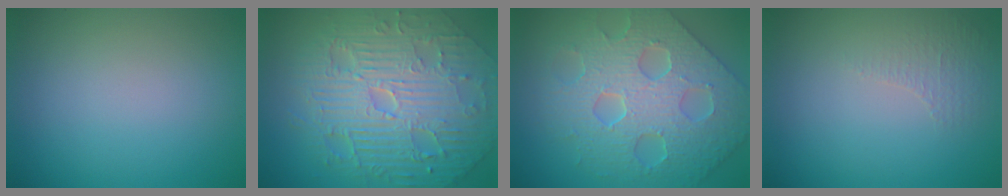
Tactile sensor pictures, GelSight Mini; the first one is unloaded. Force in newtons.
{"total": 11.0, "press": 7.1, "slide": 8.4}
{"total": 7.2, "press": 6.3, "slide": 3.5}
{"total": 0.9, "press": 0.5, "slide": 0.8}